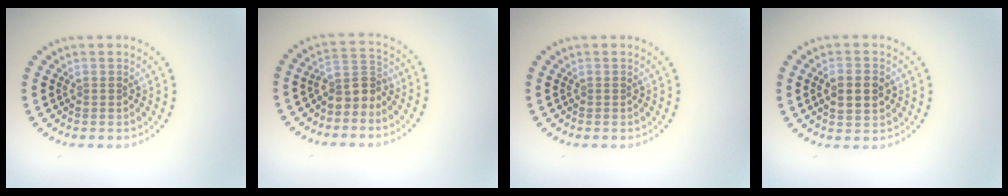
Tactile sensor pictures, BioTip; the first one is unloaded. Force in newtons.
{"total": 2.8, "press": 2.3, "slide": 1.6}
{"total": 0.0}
{"total": 3.1, "press": 3.1, "slide": 0.3}